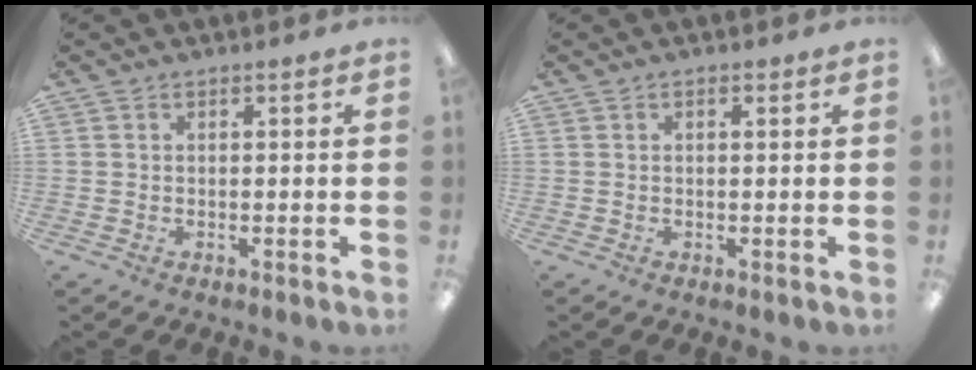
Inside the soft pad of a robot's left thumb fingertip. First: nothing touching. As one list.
[{"total": 0.7, "force": [0.3, 0.3, 0.5], "torque": [-0.004, 0.000, 0.003]}]